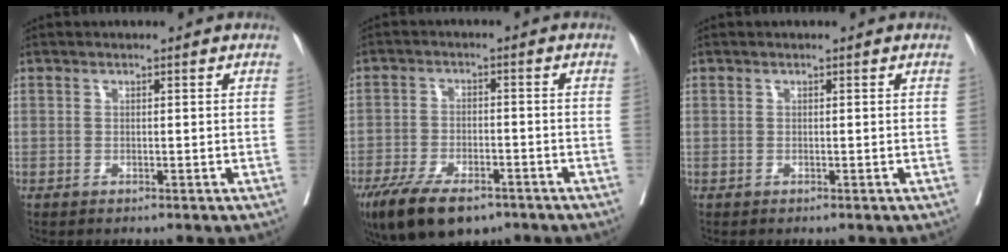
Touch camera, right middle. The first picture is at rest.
{"total": 11.8, "force": [-8.1, 4.7, 7.1], "torque": [-0.126, -0.013, -0.133]}
{"total": 0.0}